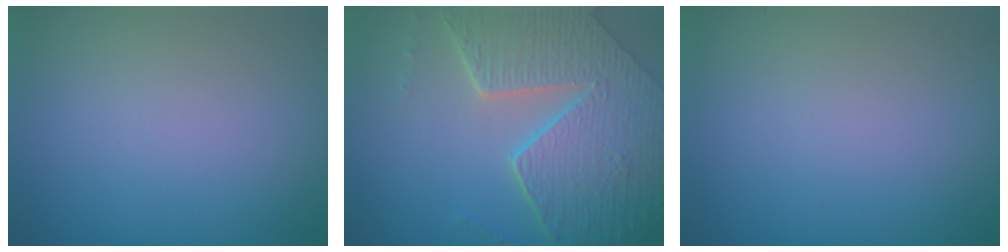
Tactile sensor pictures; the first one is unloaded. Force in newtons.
{"total": 8.1, "press": 5.9, "slide": 5.5}
{"total": 0.0}